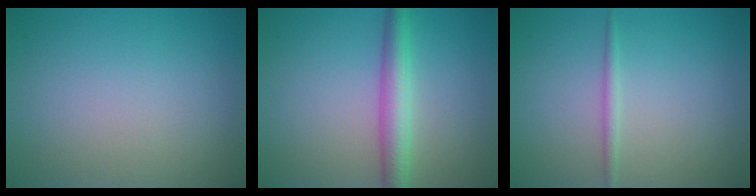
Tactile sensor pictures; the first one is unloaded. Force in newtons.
{"total": 3.7, "press": 3.7, "slide": 0.1}
{"total": 1.1, "press": 1.1, "slide": 0.0}